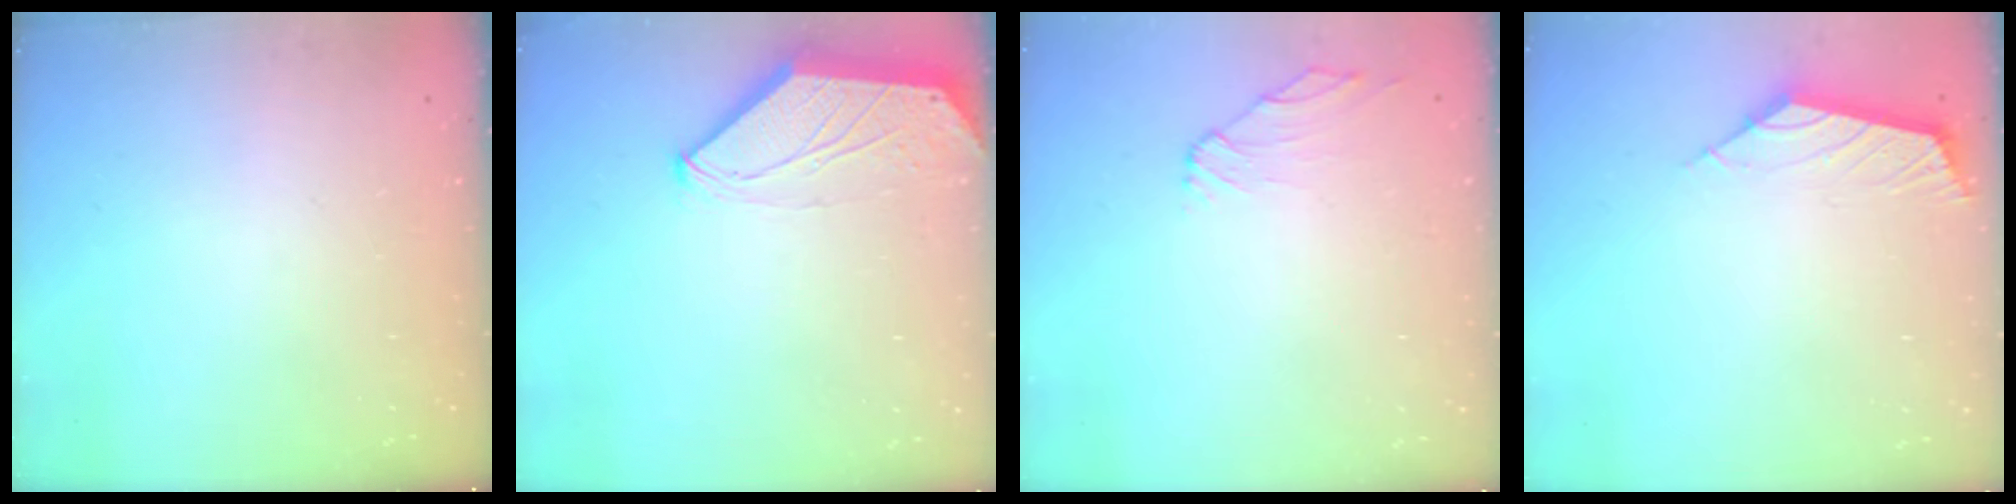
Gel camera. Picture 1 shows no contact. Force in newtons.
{"total": 0.0}
{"total": 0.9, "press": 0.8, "slide": 0.5}
{"total": 2.9, "press": 2.8, "slide": 0.7}